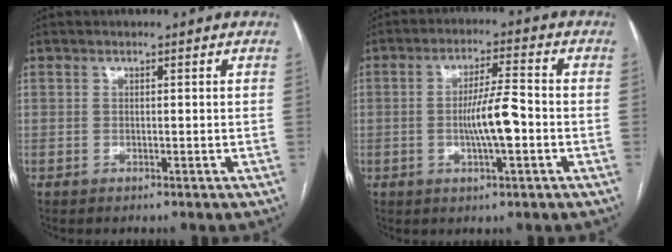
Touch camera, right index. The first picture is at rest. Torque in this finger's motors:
{"motor_torque": [0.72, -0.07, 0.42, 0.12]}